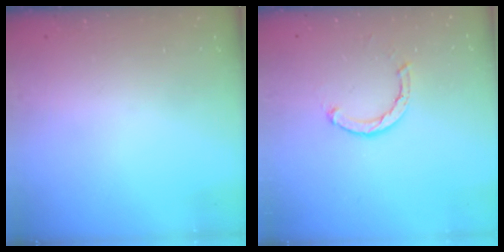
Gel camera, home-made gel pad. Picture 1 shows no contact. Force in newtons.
{"total": 2.1, "press": 2.1, "slide": 0.1}